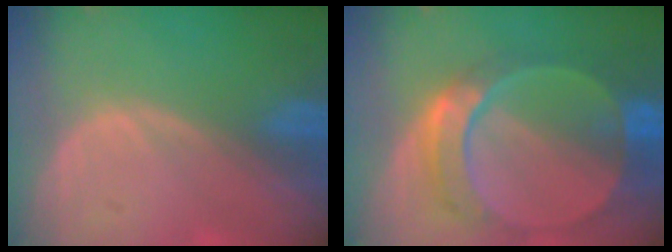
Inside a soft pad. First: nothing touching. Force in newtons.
{"total": 9.8, "press": 8.4, "slide": 4.9}